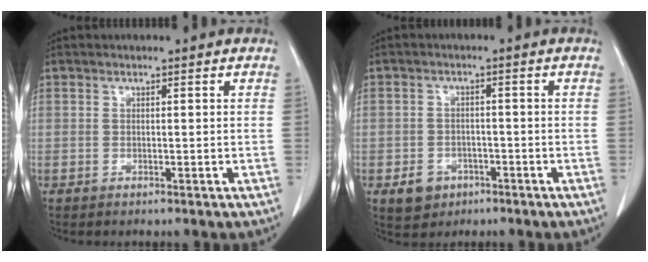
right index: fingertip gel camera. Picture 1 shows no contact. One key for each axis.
{"total": 4.2, "fx": -2.1, "fy": 3.4, "fz": 1.2, "tx": -0.016, "ty": 0.008, "tz": -0.025}